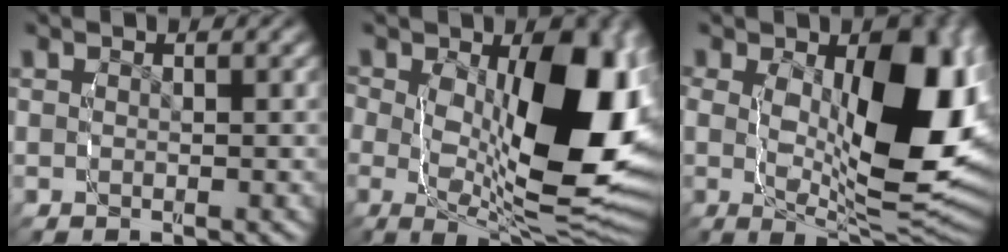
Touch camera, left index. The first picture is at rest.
{"total": 12.8, "force": [-0.7, 6.5, 11.0], "torque": [-0.181, -0.040, 0.007]}
{"total": 12.4, "force": [0.5, 6.0, 10.9], "torque": [-0.170, -0.028, 0.024]}